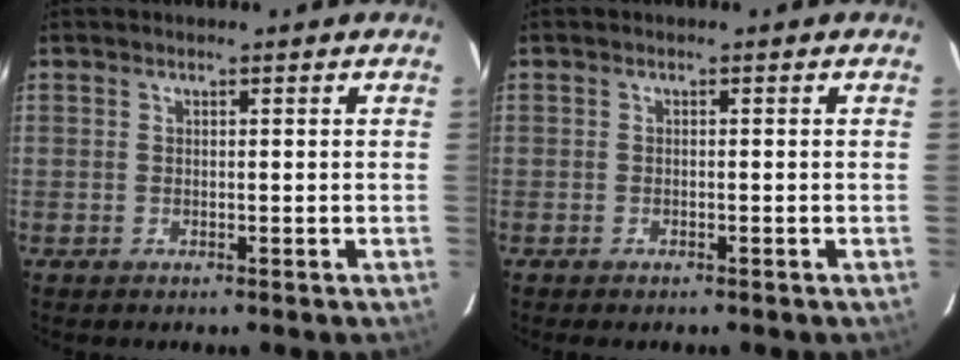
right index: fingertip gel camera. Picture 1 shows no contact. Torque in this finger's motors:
{"motor_torque": [0.25, -0.22, 0.03, 0.00]}